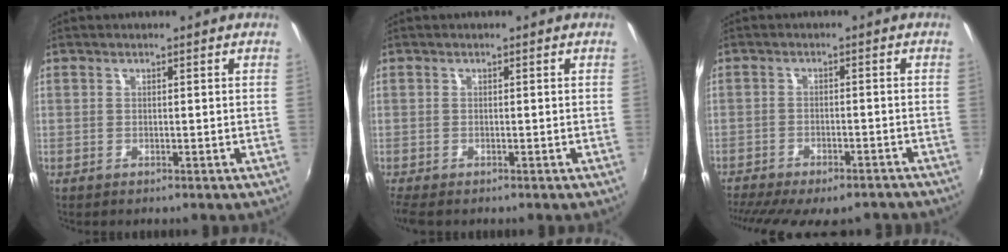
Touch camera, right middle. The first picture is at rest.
{"total": 2.3, "force": [-1.9, 0.8, 1.1], "torque": [-0.025, -0.016, -0.034]}
{"total": 16.2, "force": [-13.4, 5.0, 7.7], "torque": [-0.164, -0.040, -0.183]}